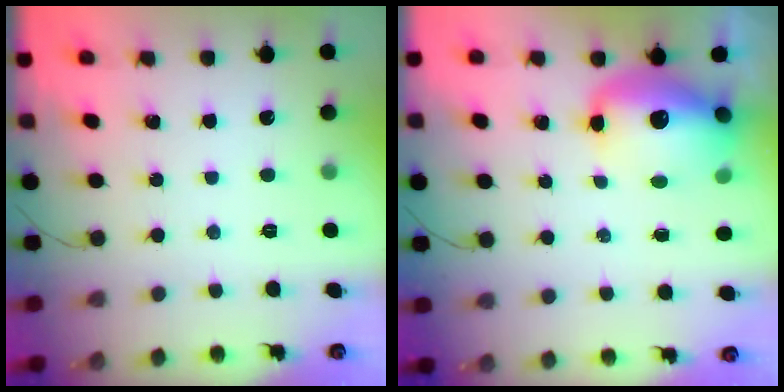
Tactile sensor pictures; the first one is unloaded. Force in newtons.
{"total": 14.5, "press": 14.1, "slide": 3.5}